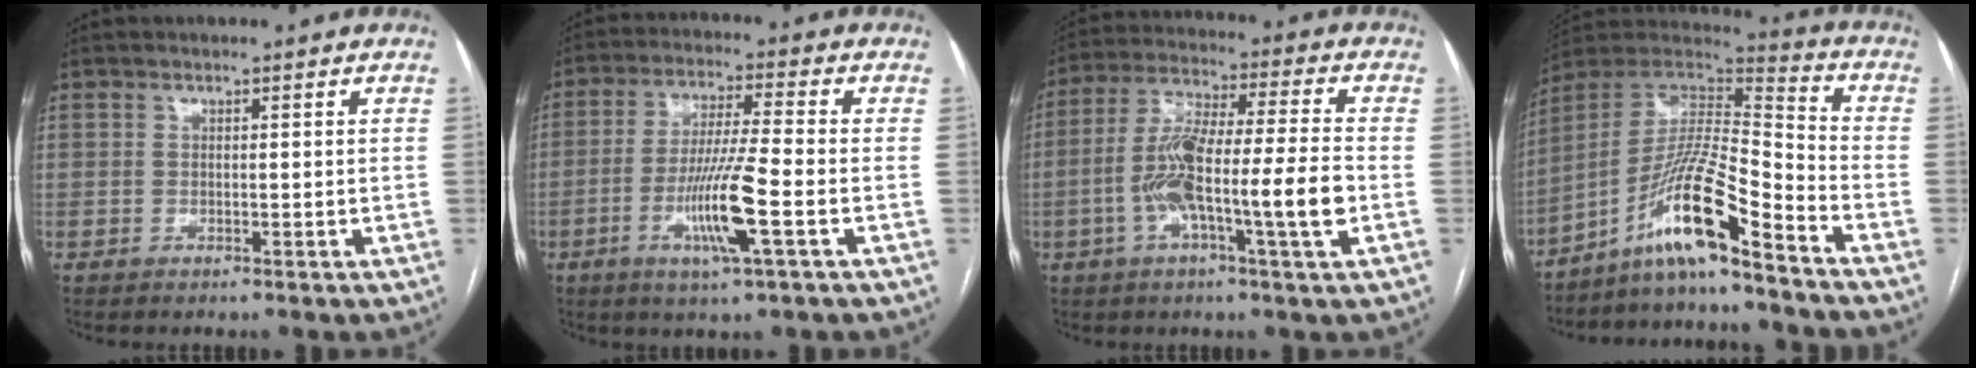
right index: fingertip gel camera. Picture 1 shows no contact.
{"total": 10.5, "force": [-3.5, -0.2, 9.9], "torque": [-0.194, -0.012, -0.067]}
{"total": 14.1, "force": [-3.5, 0.7, 13.6], "torque": [-0.254, 0.008, -0.067]}
{"total": 14.4, "force": [-10.0, 0.1, 10.3], "torque": [-0.195, 0.010, -0.182]}